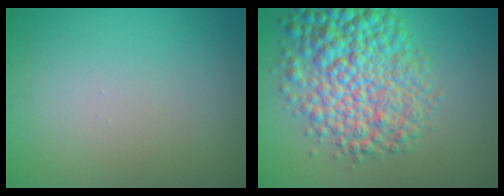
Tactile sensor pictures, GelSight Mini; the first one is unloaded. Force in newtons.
{"total": 9.1, "press": 9.1, "slide": 0.2}